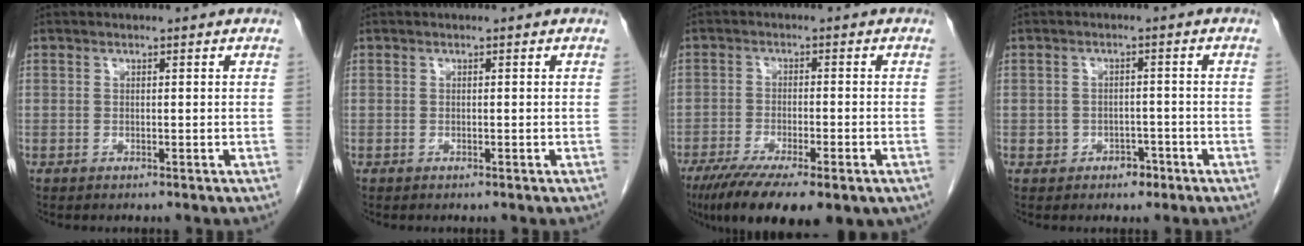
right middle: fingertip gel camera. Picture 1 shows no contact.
{"total": 0.0}
{"total": 15.4, "force": [-10.0, 4.3, 10.8], "torque": [-0.169, -0.028, -0.150]}
{"total": 2.9, "force": [-1.4, 2.3, 1.1], "torque": [-0.008, 0.012, -0.012]}